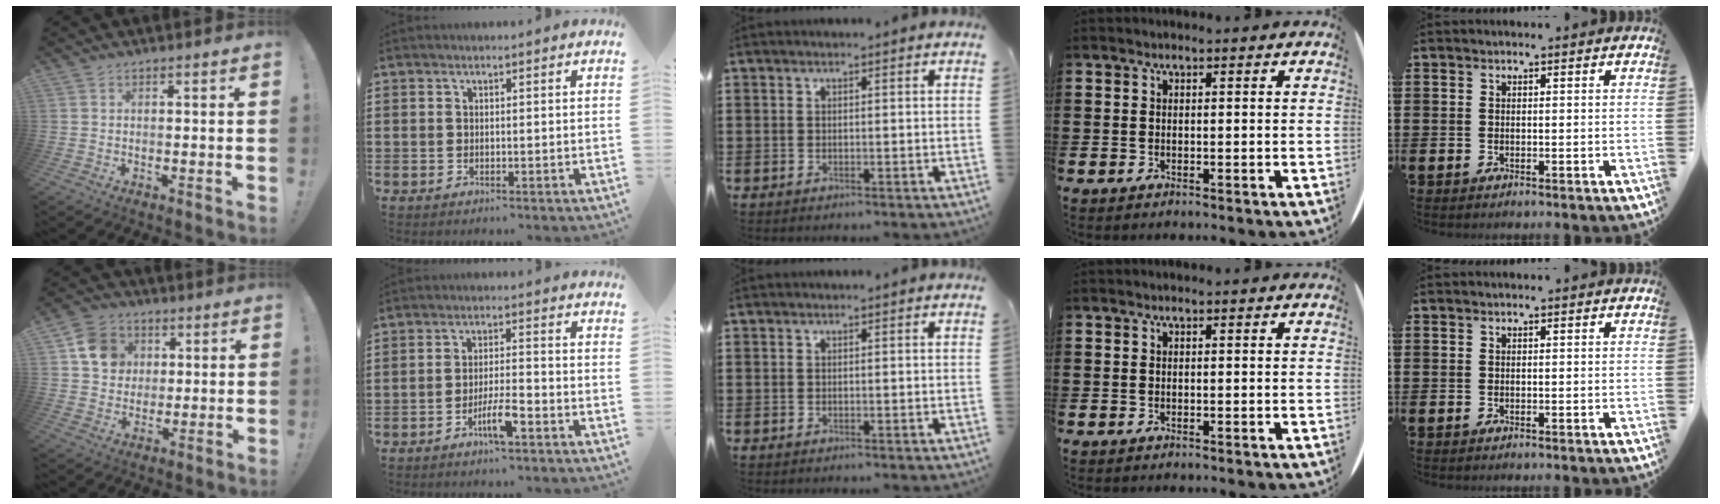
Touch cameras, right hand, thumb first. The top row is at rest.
{"thumb": {"total": 10.7, "force": [3.4, 9.5, 3.6], "torque": [-0.040, -0.012, 0.070]}, "index": {"total": 5.1, "force": [-2.9, 0.8, 4.1], "torque": [-0.081, -0.002, -0.055]}}